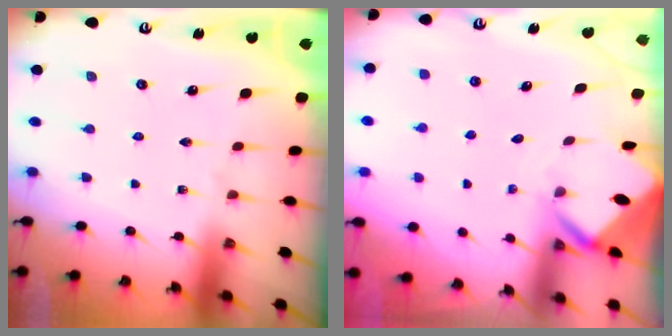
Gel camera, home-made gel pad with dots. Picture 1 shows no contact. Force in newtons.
{"total": 3.4, "press": 3.4, "slide": 0.1}